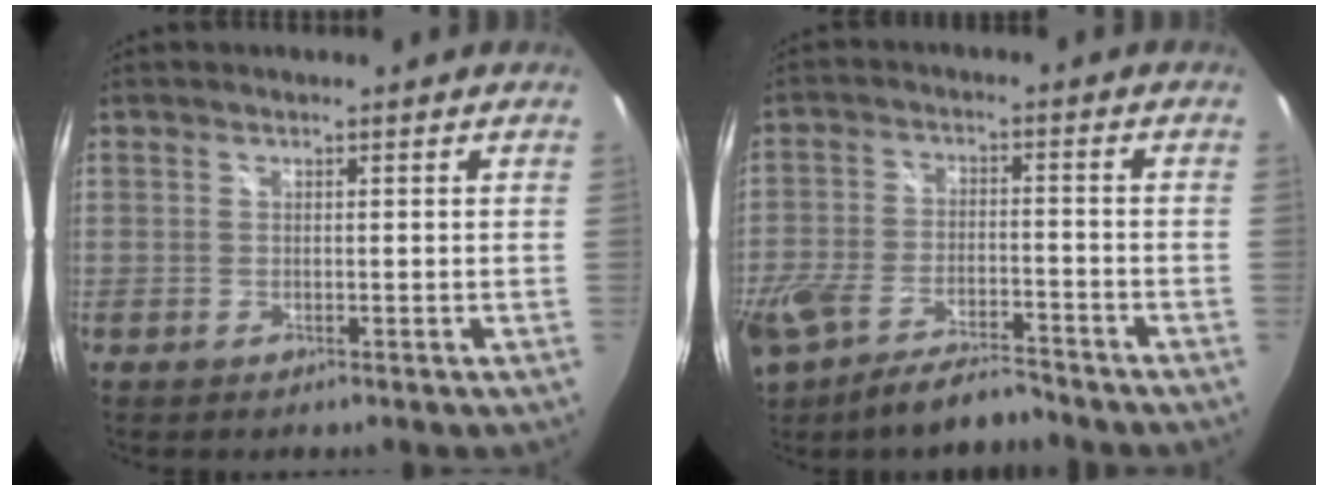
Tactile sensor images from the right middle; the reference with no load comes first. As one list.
[{"total": 12.7, "force": [-9.6, 4.7, 6.9], "torque": [-0.167, -0.023, -0.170]}]